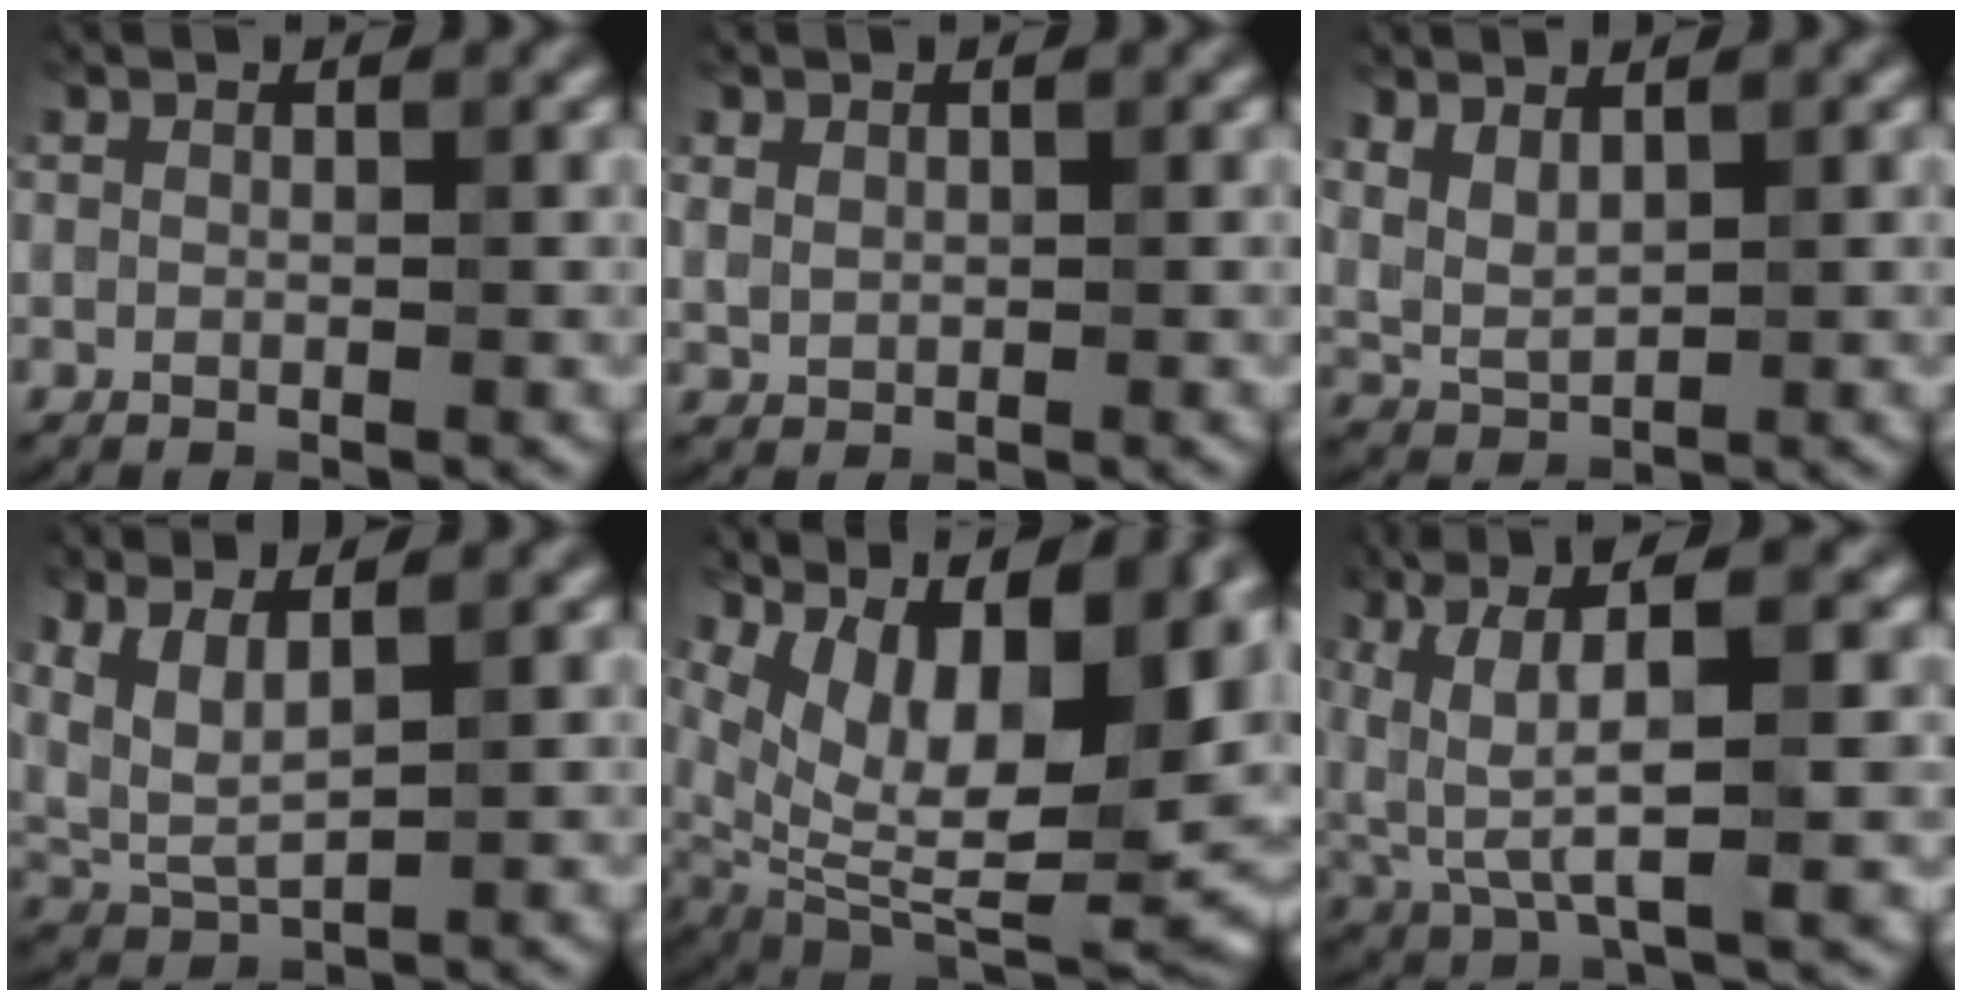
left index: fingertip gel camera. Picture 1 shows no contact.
{"total": 0.9, "force": [0.4, 0.7, 0.4], "torque": [-0.018, -0.004, 0.014]}
{"total": 2.1, "force": [1.2, 1.0, 1.5], "torque": [-0.044, -0.007, 0.029]}
{"total": 4.5, "force": [2.4, 1.6, 3.5], "torque": [-0.087, 0.001, 0.057]}
{"total": 15.8, "force": [6.8, 7.0, 12.4], "torque": [-0.181, 0.033, 0.129]}
{"total": 8.5, "force": [2.5, 2.9, 7.6], "torque": [-0.159, 0.004, 0.047]}